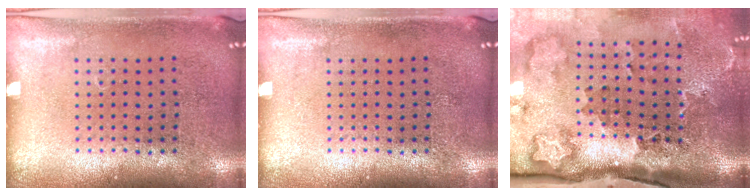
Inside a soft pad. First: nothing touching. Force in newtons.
{"total": 0.0}
{"total": 3.8, "press": 2.4, "slide": 2.9}